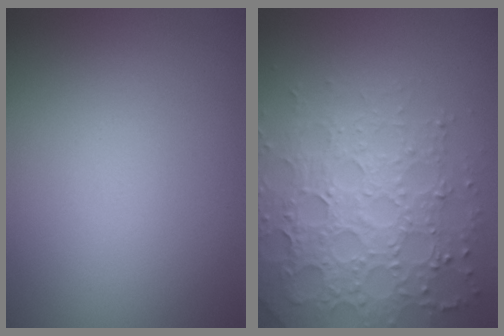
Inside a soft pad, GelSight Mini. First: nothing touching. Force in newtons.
{"total": 6.9, "press": 6.7, "slide": 1.6}